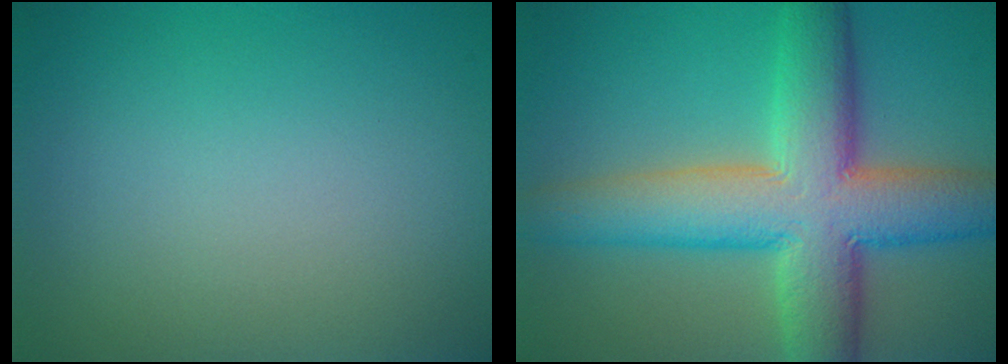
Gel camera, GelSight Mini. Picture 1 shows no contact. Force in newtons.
{"total": 11.2, "press": 11.1, "slide": 0.8}